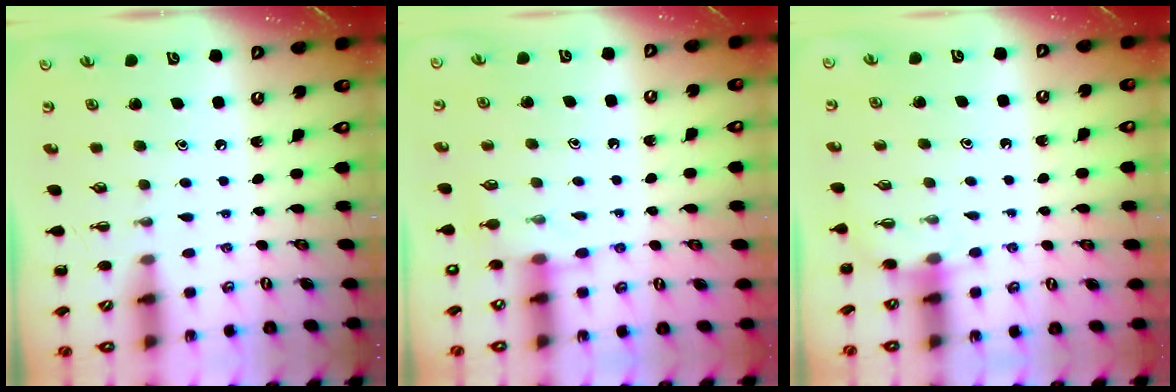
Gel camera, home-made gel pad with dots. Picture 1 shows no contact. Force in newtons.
{"total": 7.2, "press": 7.2, "slide": 0.4}
{"total": 2.6, "press": 2.5, "slide": 0.9}